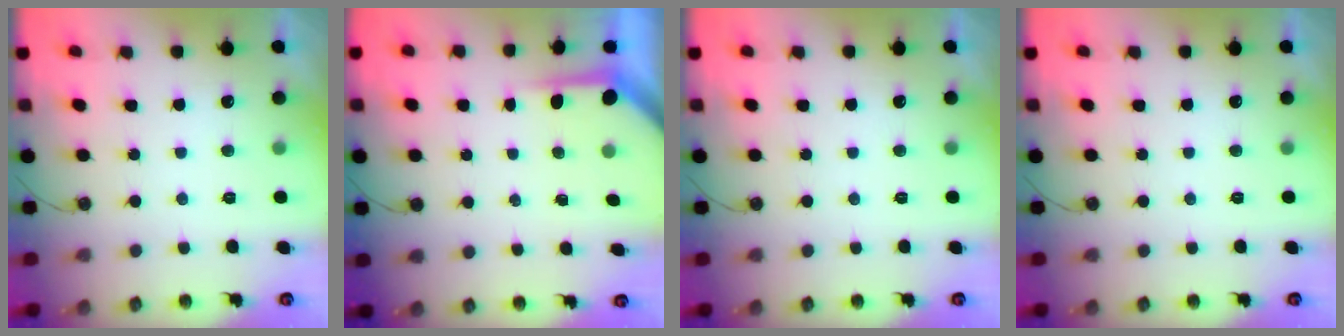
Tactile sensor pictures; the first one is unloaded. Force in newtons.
{"total": 4.0, "press": 4.0, "slide": 0.3}
{"total": 0.0}
{"total": 0.0}